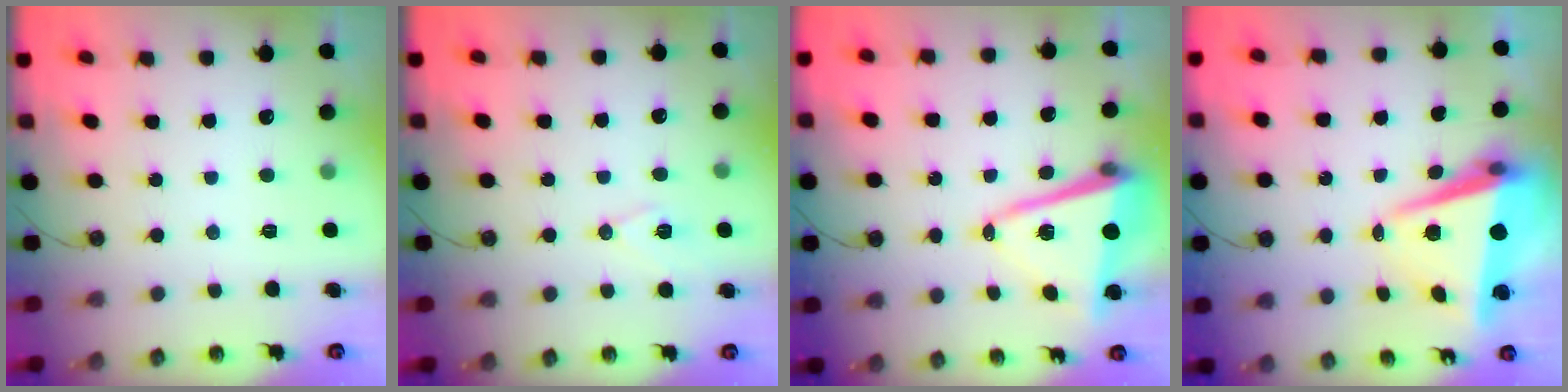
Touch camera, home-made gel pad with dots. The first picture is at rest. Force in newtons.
{"total": 8.2, "press": 7.4, "slide": 3.5}
{"total": 11.9, "press": 11.6, "slide": 2.7}
{"total": 8.2, "press": 8.1, "slide": 1.4}